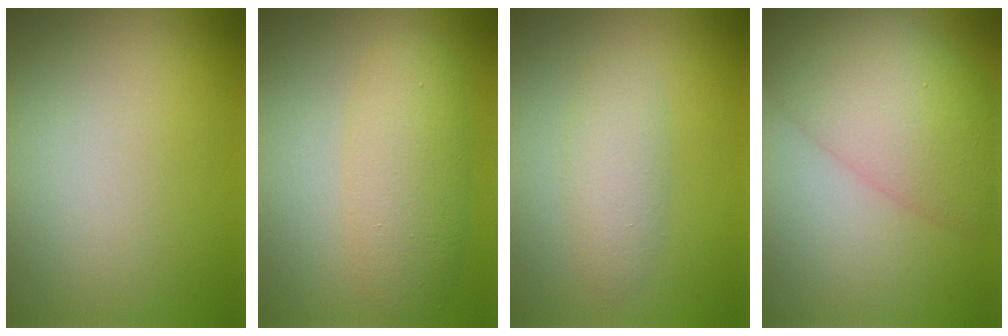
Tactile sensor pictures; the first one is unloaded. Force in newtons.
{"total": 4.3, "press": 4.3, "slide": 0.1}
{"total": 2.4, "press": 2.4, "slide": 0.0}
{"total": 9.3, "press": 9.3, "slide": 0.2}